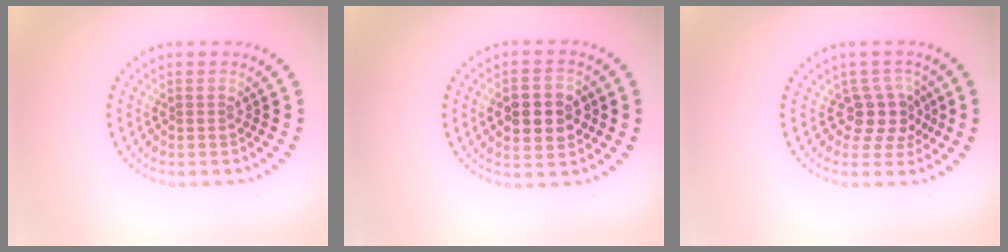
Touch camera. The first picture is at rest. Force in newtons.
{"total": 5.2, "press": 5.2, "slide": 0.3}
{"total": 3.1, "press": 2.5, "slide": 1.9}